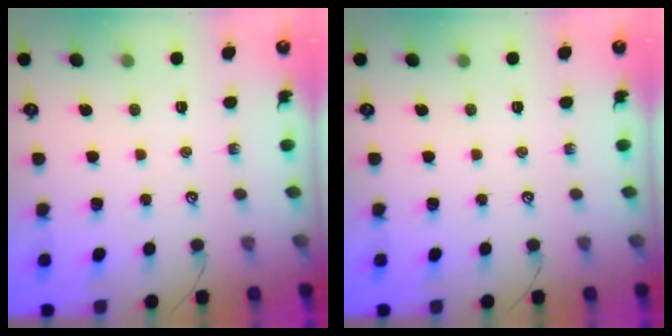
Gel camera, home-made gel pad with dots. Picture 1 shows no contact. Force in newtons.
{"total": 0.0}